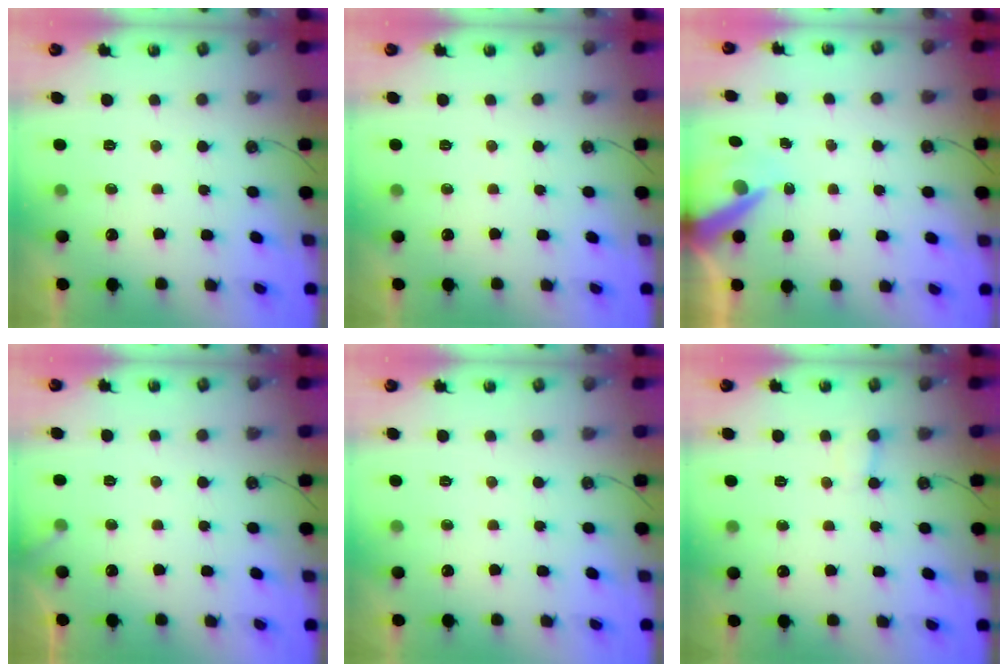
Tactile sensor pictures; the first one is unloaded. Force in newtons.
{"total": 0.0}
{"total": 8.3, "press": 8.3, "slide": 0.6}
{"total": 2.4, "press": 2.4, "slide": 0.2}
{"total": 0.0}
{"total": 3.8, "press": 3.8, "slide": 0.3}